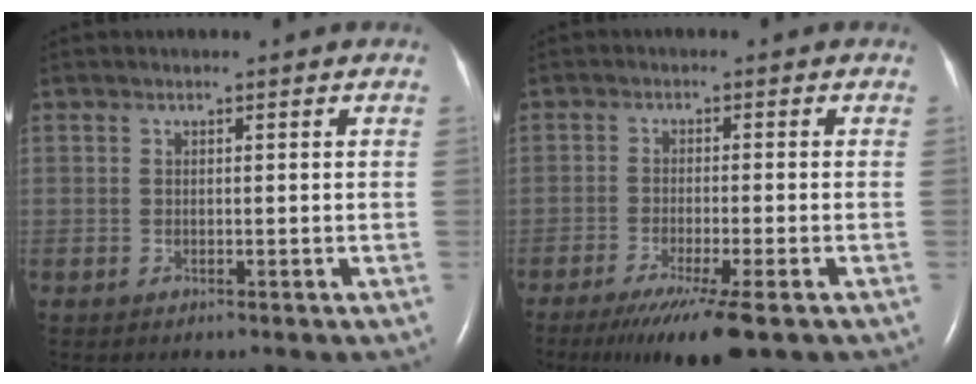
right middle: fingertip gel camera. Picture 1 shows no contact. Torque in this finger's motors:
{"motor_torque": [1.07, -0.82, 0.23, 0.13]}